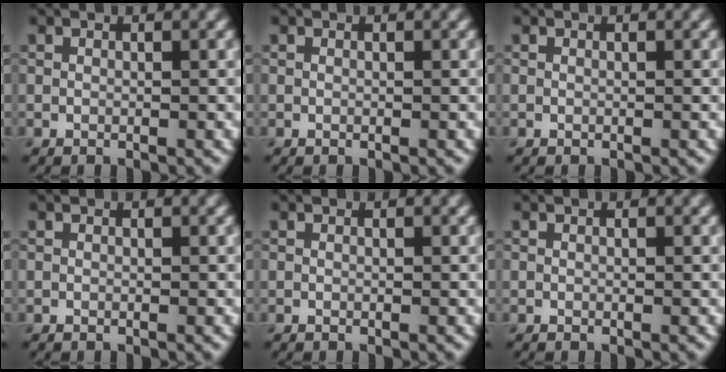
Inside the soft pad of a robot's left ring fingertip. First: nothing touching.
{"total": 0.0}
{"total": 0.0}
{"total": 0.0}
{"total": 0.0}
{"total": 0.0}